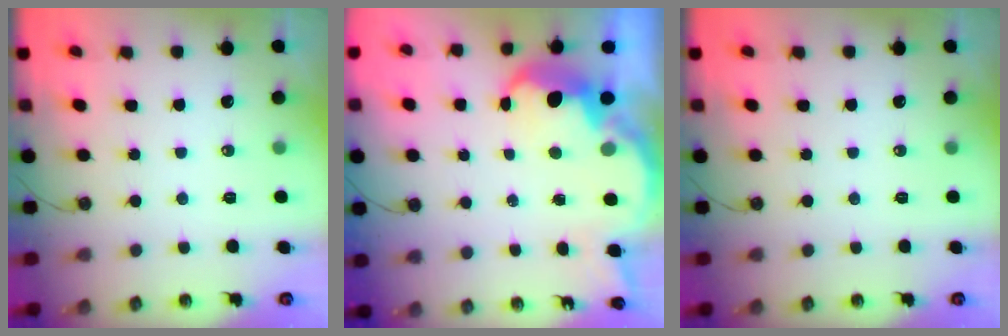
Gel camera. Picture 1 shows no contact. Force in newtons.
{"total": 6.9, "press": 6.8, "slide": 0.7}
{"total": 0.0}